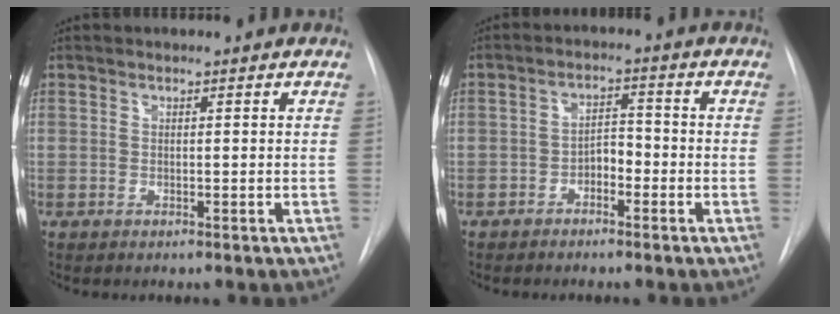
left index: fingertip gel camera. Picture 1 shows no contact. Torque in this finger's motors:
{"motor_torque": [0.09, 0.03, -0.02, 0.02]}